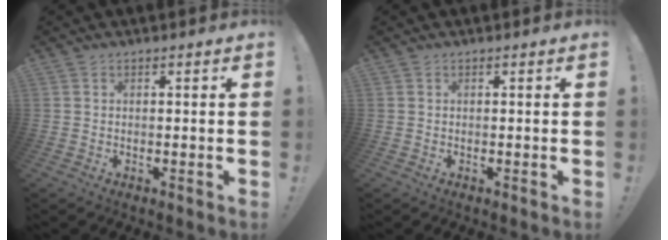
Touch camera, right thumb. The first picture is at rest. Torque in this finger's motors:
{"motor_torque": [0.00, 0.00, 0.00, 0.00, 0.00]}